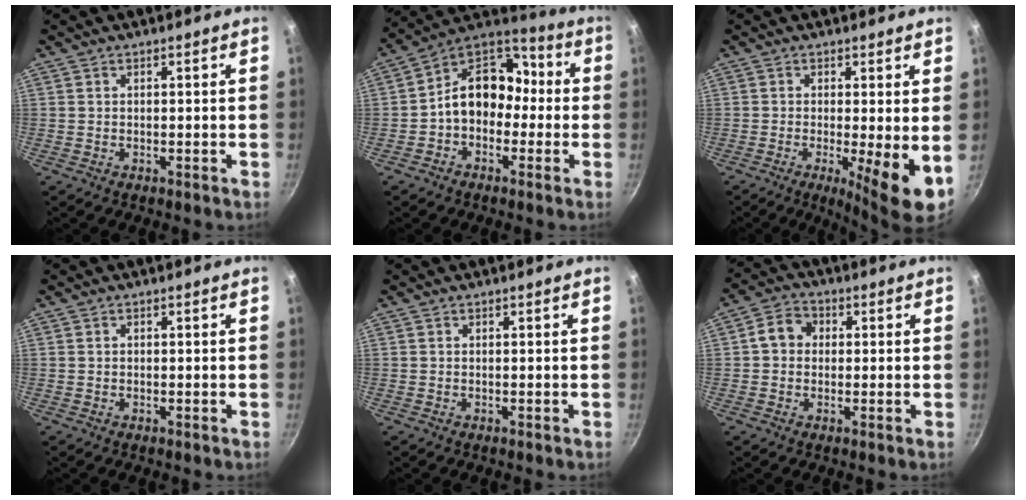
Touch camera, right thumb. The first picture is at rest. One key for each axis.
{"total": 13.5, "fx": -1.5, "fy": 10.5, "fz": 8.4, "tx": -0.086, "ty": 0.057, "tz": -0.047}
{"total": 8.1, "fx": -1.1, "fy": 1.3, "fz": 7.9, "tx": -0.113, "ty": -0.015, "tz": -0.013}
{"total": 0.0}
{"total": 0.0}
{"total": 5.3, "fx": 0.5, "fy": 4.5, "fz": 2.8, "tx": -0.027, "ty": 0.013, "tz": -0.006}